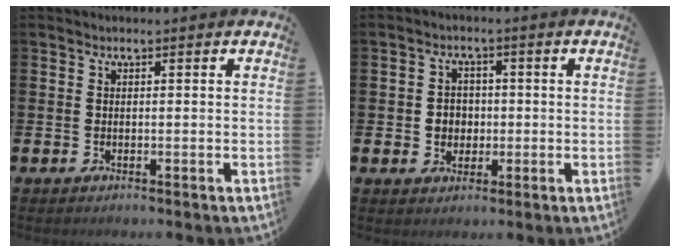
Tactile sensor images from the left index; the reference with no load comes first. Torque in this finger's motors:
{"motor_torque": [0.12, 0.04, 0.07, 0.06]}